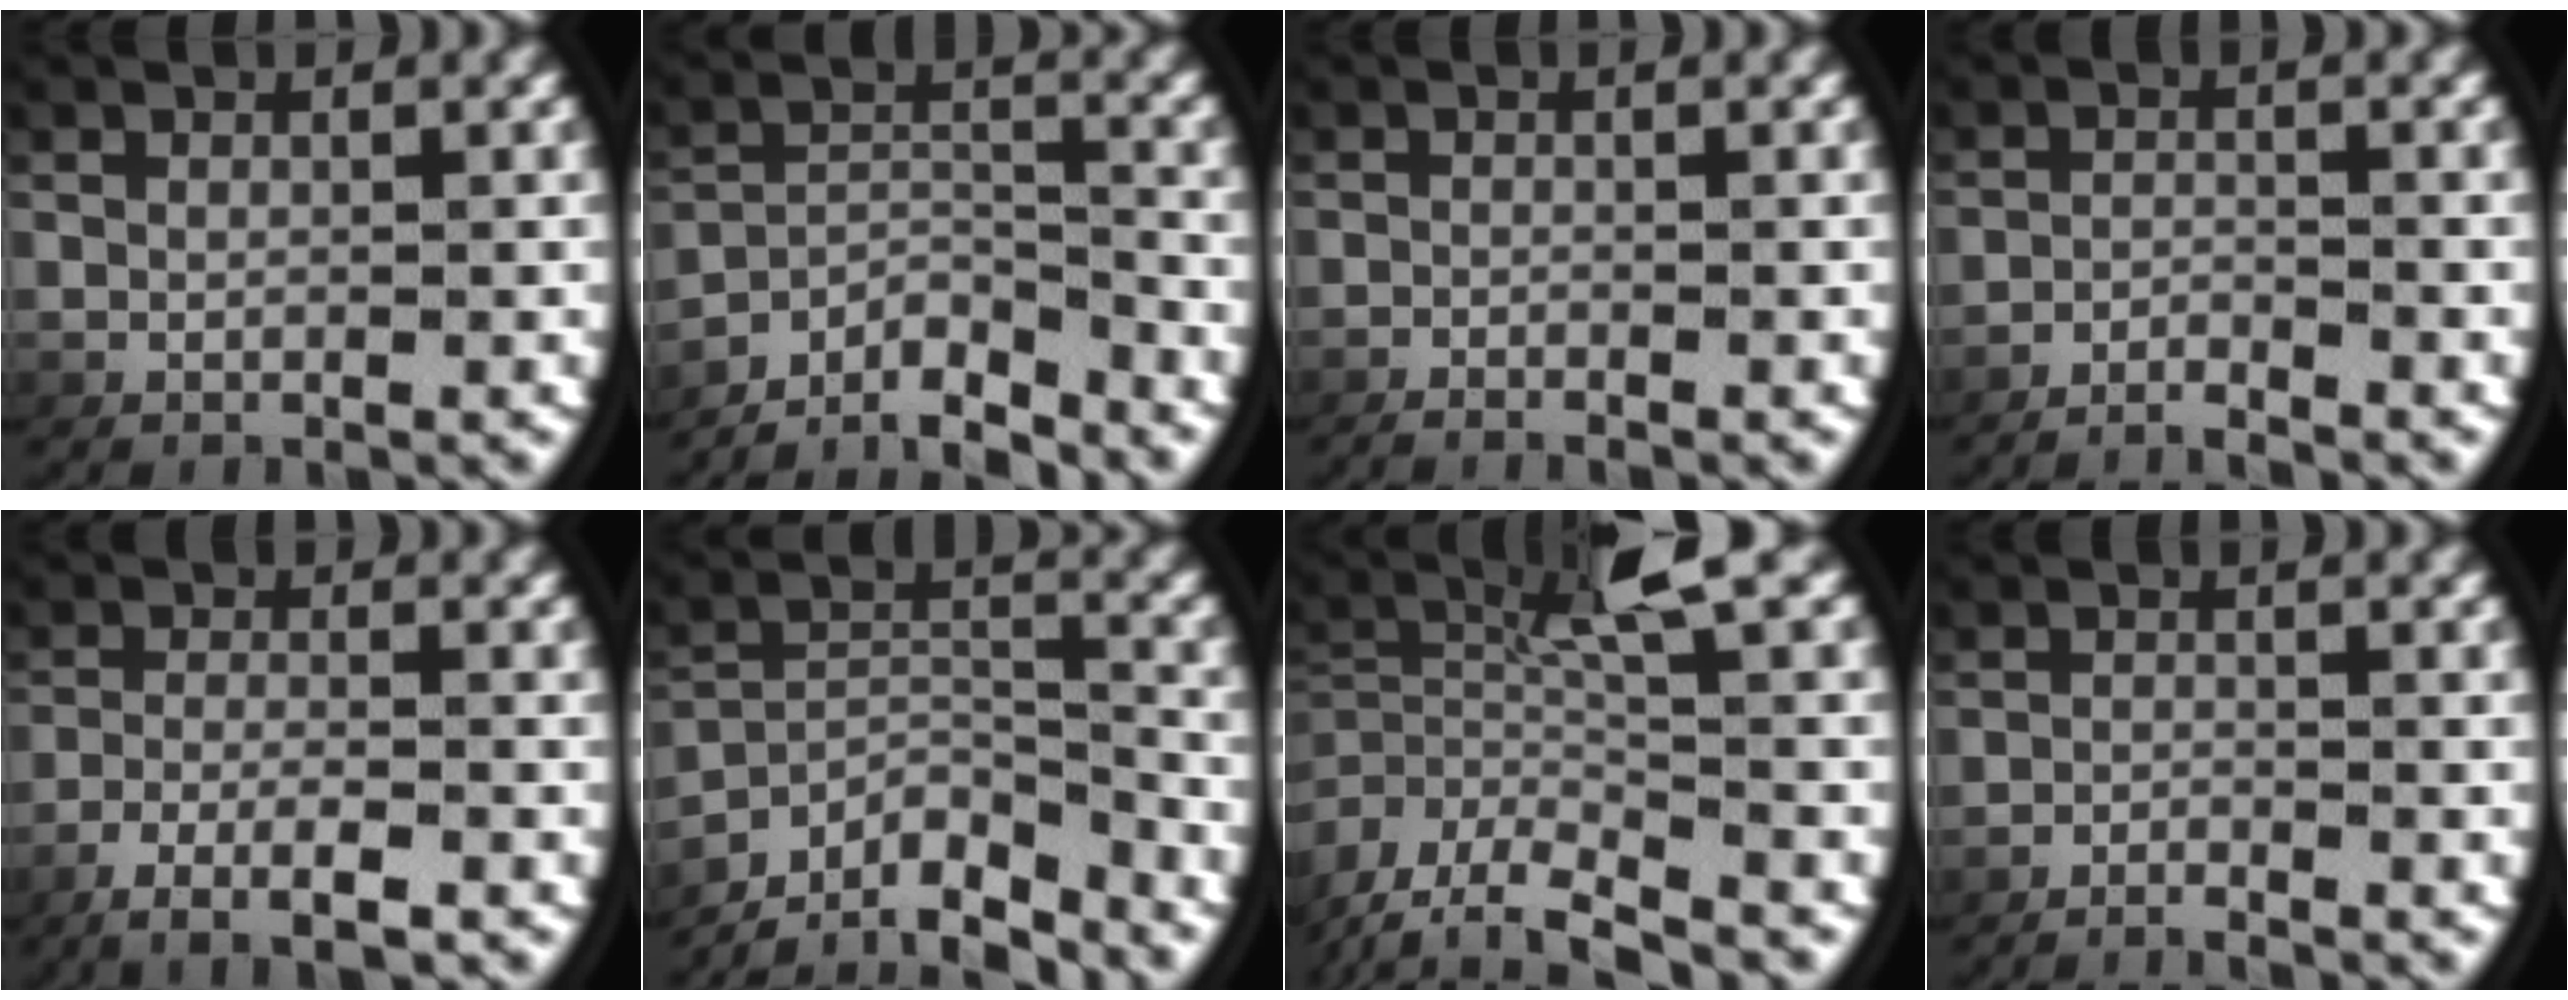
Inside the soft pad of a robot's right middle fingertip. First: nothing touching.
{"total": 9.2, "force": [-8.5, 2.7, 2.6], "torque": [-0.035, -0.026, -0.131]}
{"total": 1.8, "force": [-1.8, 0.2, 0.4], "torque": [-0.011, 0.001, -0.032]}
{"total": 4.9, "force": [-4.8, 0.4, 0.7], "torque": [-0.009, -0.008, -0.078]}
{"total": 4.5, "force": [-2.8, 0.8, 3.5], "torque": [-0.062, -0.008, -0.039]}
{"total": 10.5, "force": [-8.5, 4.5, 4.3], "torque": [-0.072, -0.039, -0.124]}
{"total": 6.9, "force": [-0.3, 3.3, 6.0], "torque": [-0.118, 0.005, -0.007]}
{"total": 3.9, "force": [-3.8, 0.3, 0.6], "torque": [-0.015, -0.004, -0.064]}